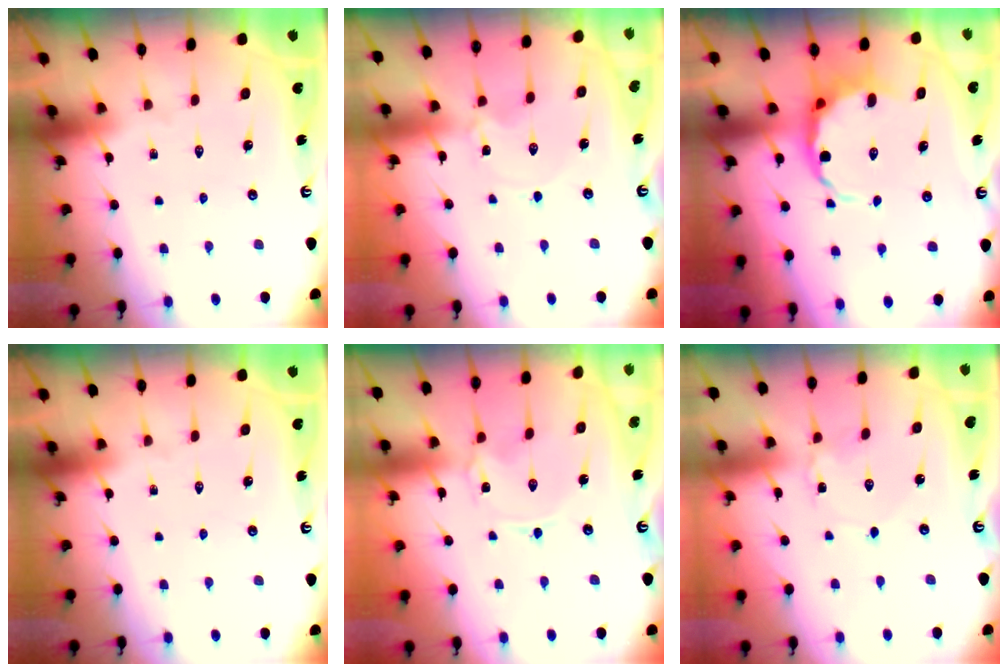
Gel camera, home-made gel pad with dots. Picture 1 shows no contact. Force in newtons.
{"total": 0.6, "press": 0.5, "slide": 0.1}
{"total": 6.4, "press": 6.0, "slide": 2.3}
{"total": 0.0}
{"total": 0.0}
{"total": 0.9, "press": 0.9, "slide": 0.1}